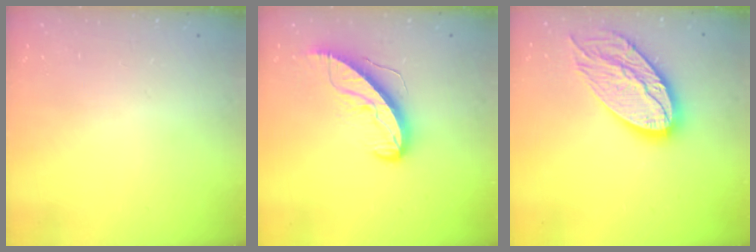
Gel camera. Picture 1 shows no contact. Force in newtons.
{"total": 10.5, "press": 10.4, "slide": 1.0}
{"total": 18.7, "press": 18.7, "slide": 1.6}